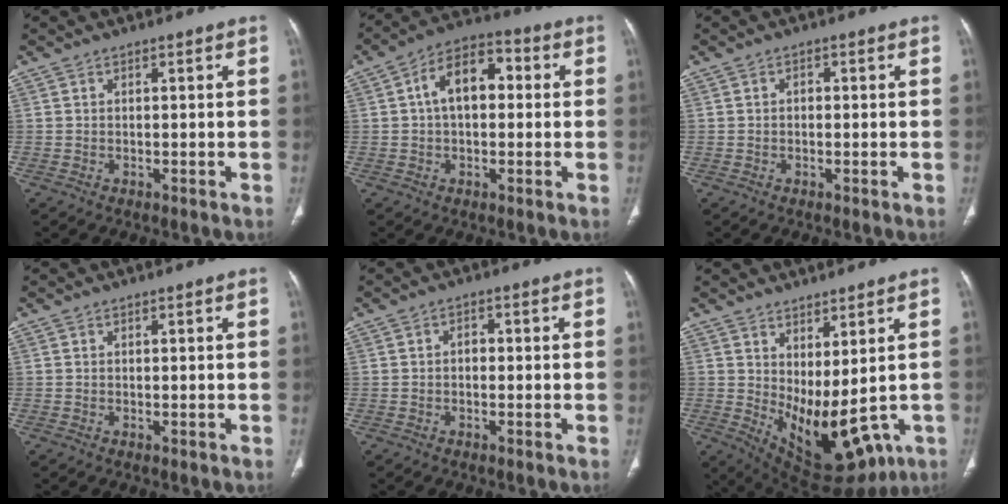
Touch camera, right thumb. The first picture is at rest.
{"total": 10.8, "force": [1.4, 6.7, 8.4], "torque": [-0.126, 0.033, 0.012]}
{"total": 1.0, "force": [0.0, 0.8, 0.6], "torque": [-0.009, 0.005, -0.003]}
{"total": 0.0}
{"total": 1.7, "force": [-0.2, 1.2, 1.2], "torque": [-0.013, 0.007, -0.005]}
{"total": 13.5, "force": [0.4, 6.5, 11.8], "torque": [-0.166, -0.025, 0.040]}